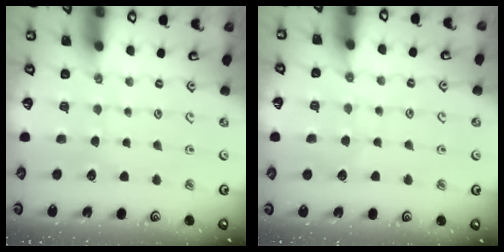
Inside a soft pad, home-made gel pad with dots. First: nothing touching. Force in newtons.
{"total": 6.2, "press": 6.2, "slide": 0.6}